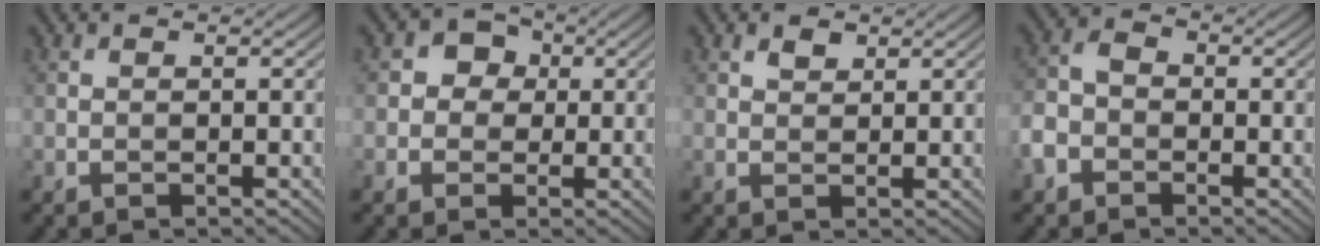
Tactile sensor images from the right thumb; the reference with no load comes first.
{"total": 4.1, "force": [0.5, 3.8, 1.4], "torque": [-0.025, 0.010, -0.010]}
{"total": 1.4, "force": [1.0, 0.7, 0.6], "torque": [-0.014, 0.002, 0.020]}
{"total": 4.3, "force": [-2.3, 3.1, 1.9], "torque": [-0.052, 0.001, -0.061]}